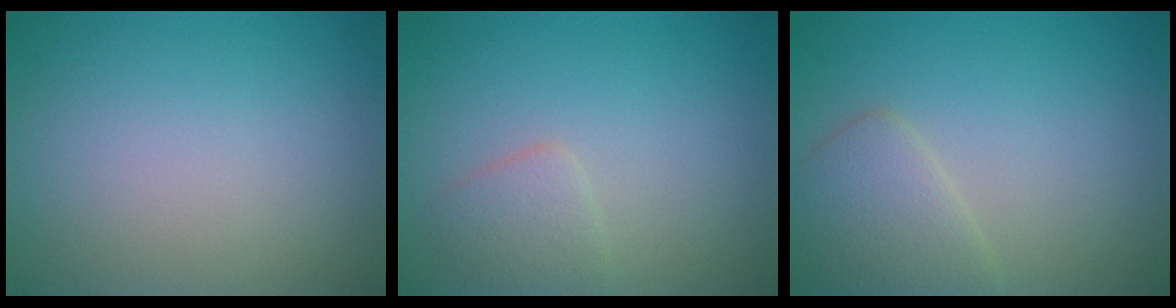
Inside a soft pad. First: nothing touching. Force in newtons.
{"total": 1.9, "press": 1.9, "slide": 0.0}
{"total": 2.9, "press": 2.9, "slide": 0.1}